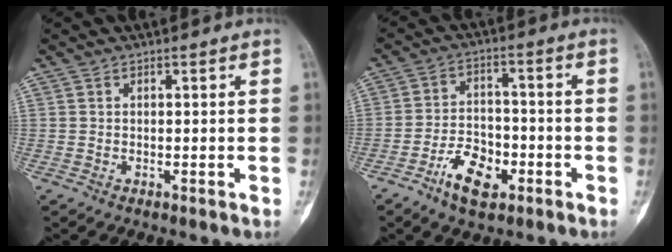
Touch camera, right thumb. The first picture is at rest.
{"total": 8.8, "force": [-4.5, 4.9, 5.7], "torque": [-0.083, 0.026, -0.080]}